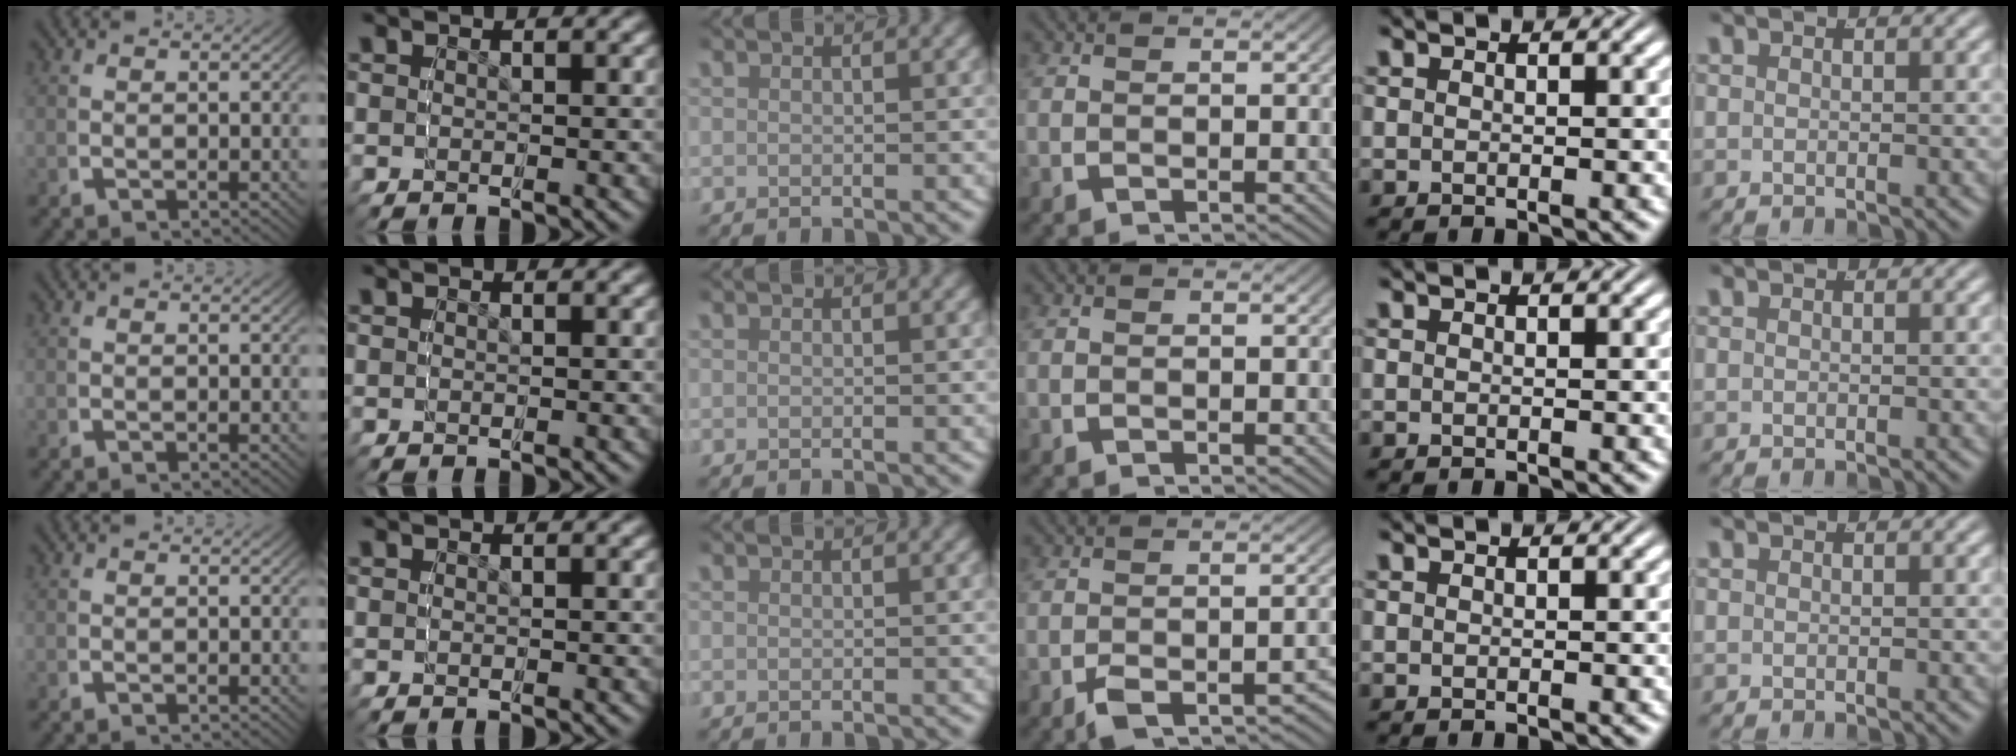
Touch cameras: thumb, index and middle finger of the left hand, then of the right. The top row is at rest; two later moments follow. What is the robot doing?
{"motion": "grasp_and_lifting", "object": "button"}